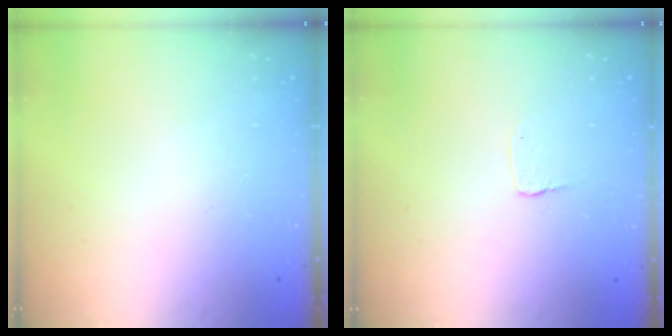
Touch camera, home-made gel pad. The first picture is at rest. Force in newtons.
{"total": 2.7, "press": 2.7, "slide": 0.2}